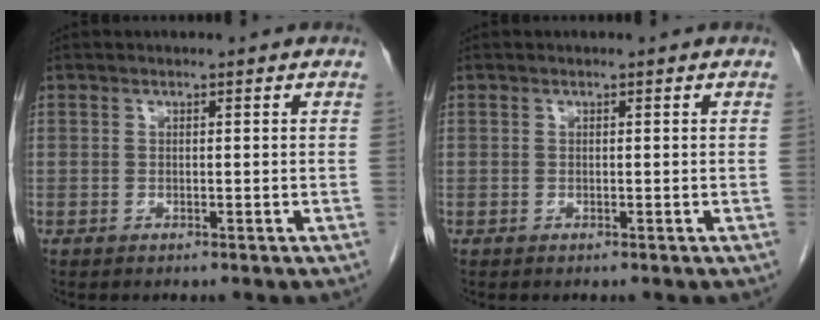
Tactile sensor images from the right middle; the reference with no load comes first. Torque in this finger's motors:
{"motor_torque": [0.00, 0.00, 0.00, 0.00]}